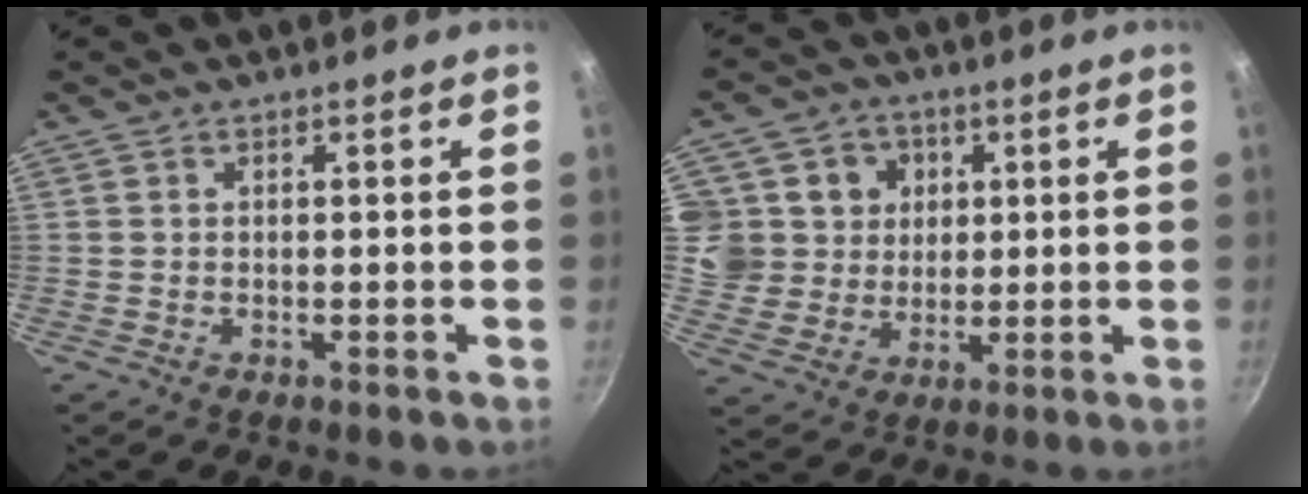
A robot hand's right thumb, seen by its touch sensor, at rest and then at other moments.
{"total": 10.7, "force": [2.7, 10.0, 2.6], "torque": [-0.003, -0.003, 0.046]}